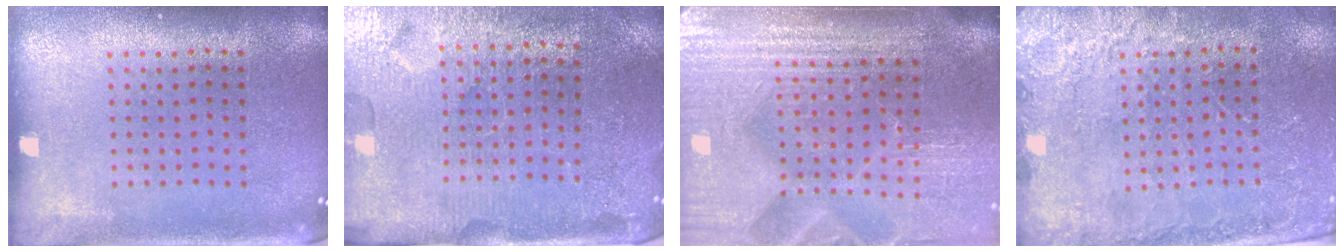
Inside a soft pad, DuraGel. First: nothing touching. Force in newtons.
{"total": 4.3, "press": 4.0, "slide": 1.5}
{"total": 4.7, "press": 4.2, "slide": 2.1}
{"total": 2.5, "press": 2.5, "slide": 0.5}